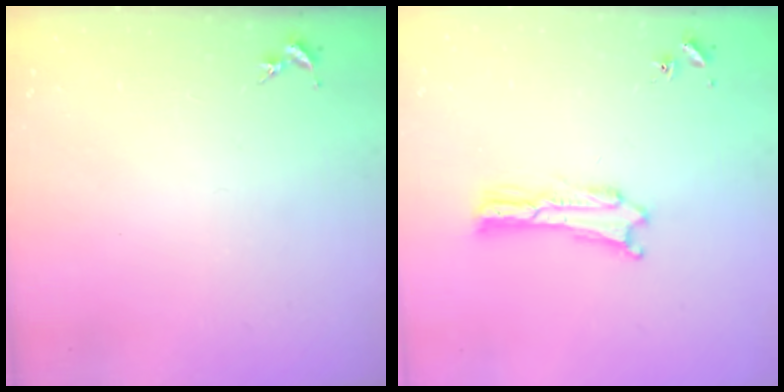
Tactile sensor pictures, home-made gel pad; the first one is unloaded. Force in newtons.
{"total": 0.9, "press": 0.9, "slide": 0.2}